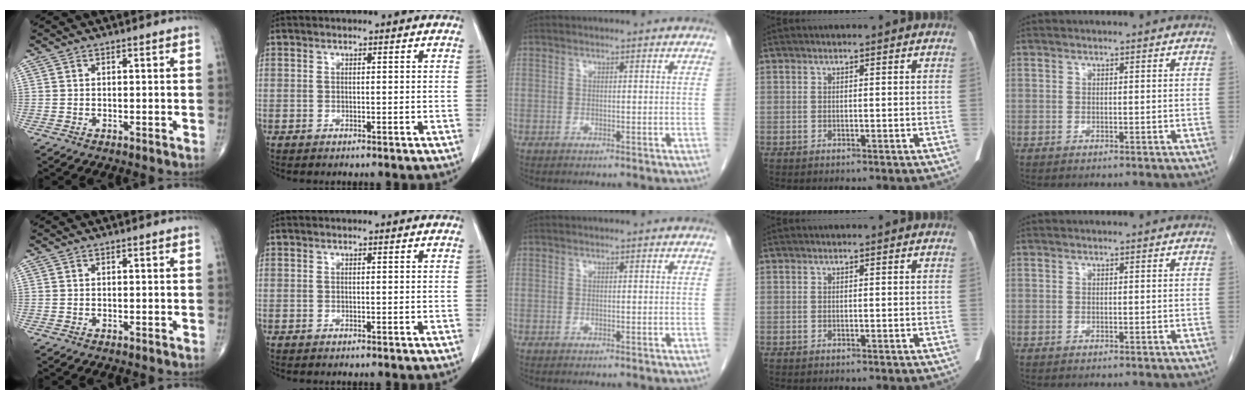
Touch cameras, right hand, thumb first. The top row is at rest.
{}